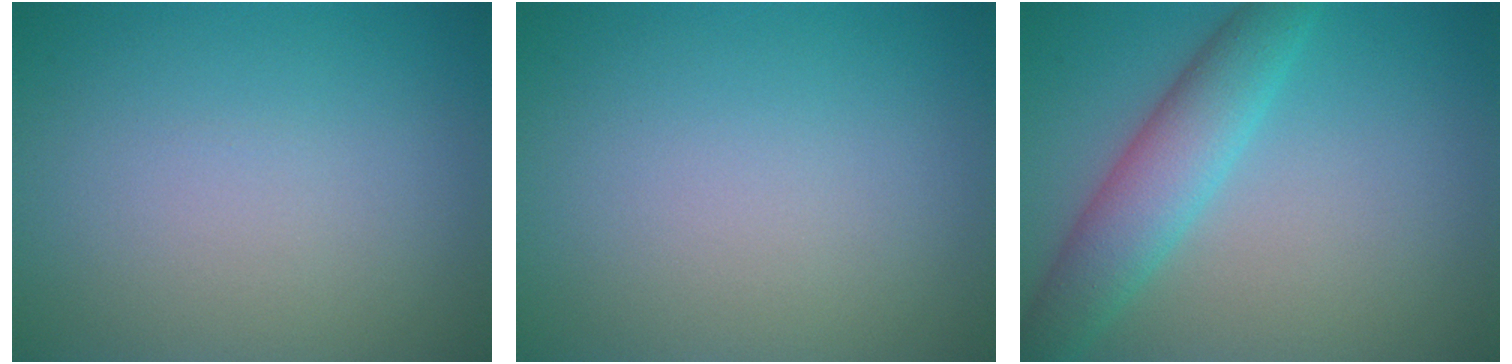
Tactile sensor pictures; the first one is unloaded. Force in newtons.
{"total": 0.0}
{"total": 4.9, "press": 4.9, "slide": 0.1}